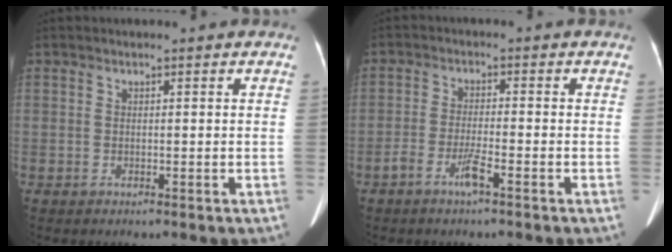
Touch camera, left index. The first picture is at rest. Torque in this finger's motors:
{"motor_torque": [0.40, 0.35, 0.16, 0.09]}